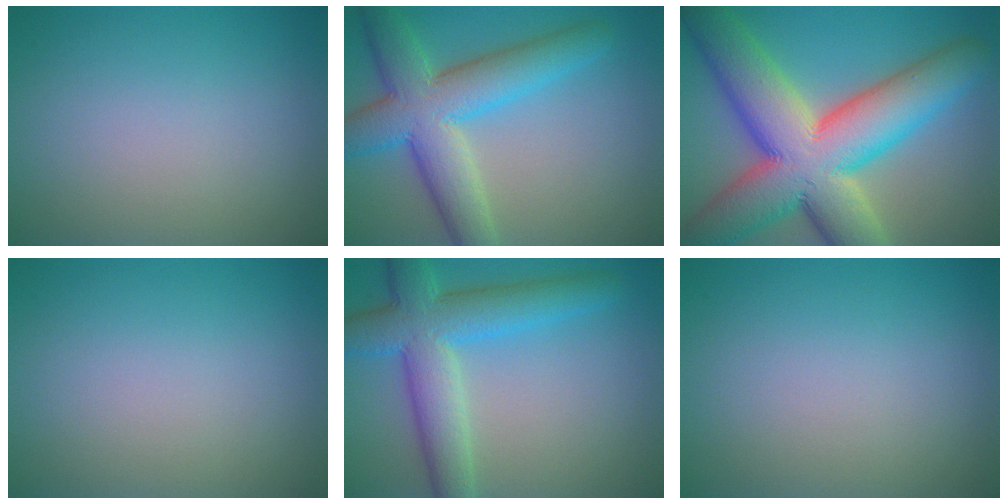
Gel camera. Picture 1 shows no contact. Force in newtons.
{"total": 8.6, "press": 8.6, "slide": 0.4}
{"total": 15.8, "press": 15.7, "slide": 1.0}
{"total": 0.0}
{"total": 7.6, "press": 7.6, "slide": 0.4}
{"total": 0.0}